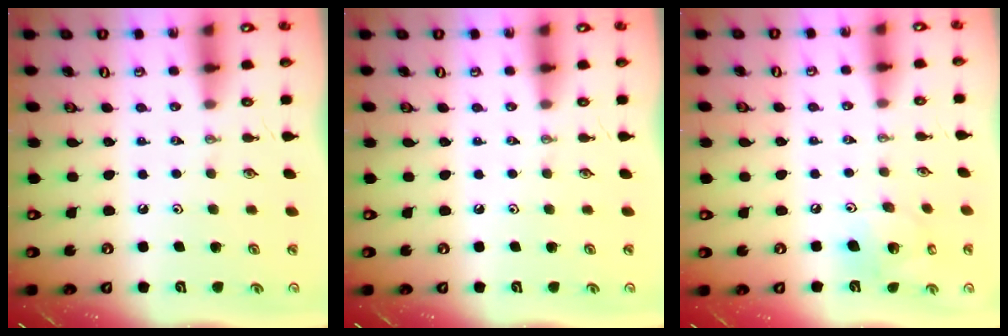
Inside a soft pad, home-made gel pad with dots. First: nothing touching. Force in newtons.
{"total": 0.0}
{"total": 12.5, "press": 12.3, "slide": 2.2}